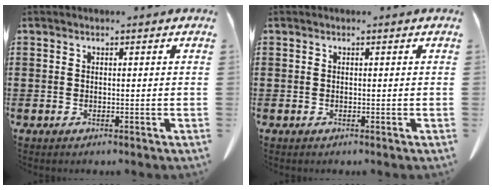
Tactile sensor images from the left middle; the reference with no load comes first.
{"total": 0.0}